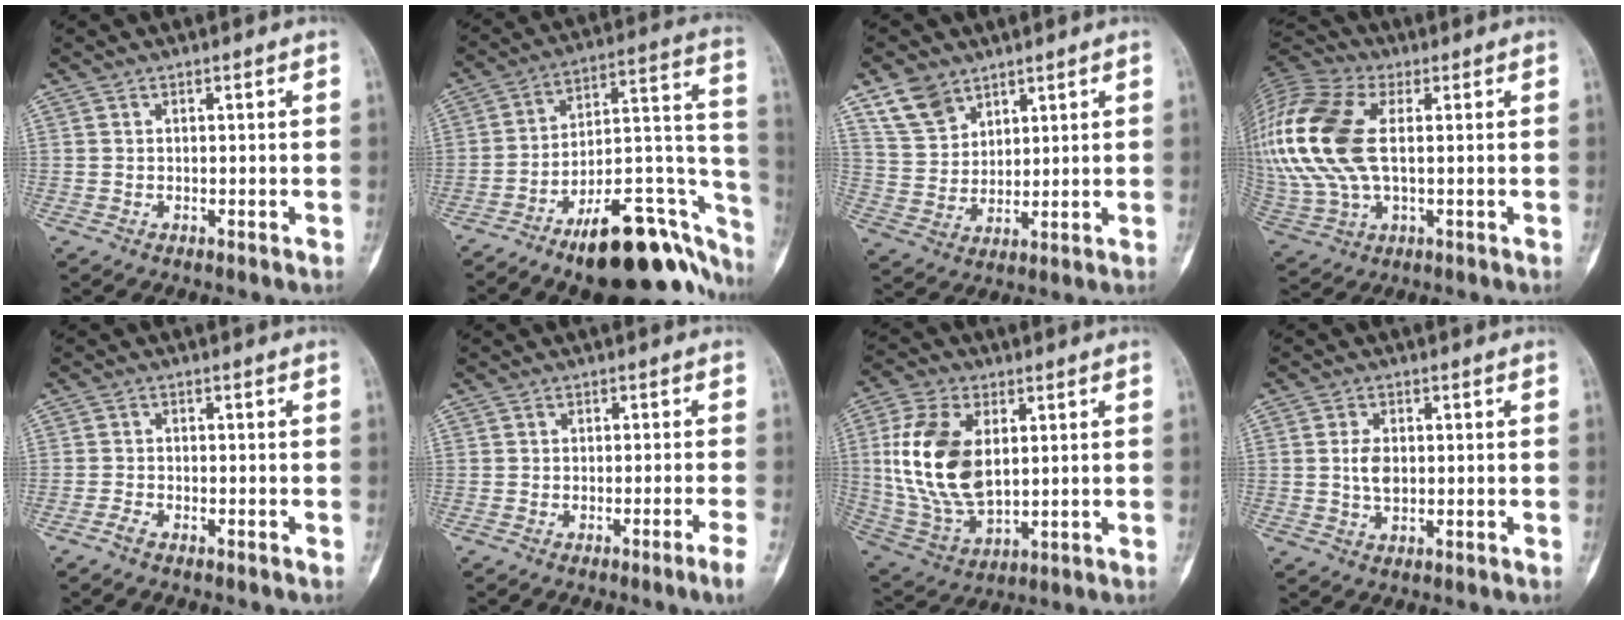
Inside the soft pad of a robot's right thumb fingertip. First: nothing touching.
{"total": 27.2, "force": [-14.6, 10.5, 20.4], "torque": [-0.184, 0.108, -0.213]}
{"total": 8.0, "force": [5.5, 5.1, 2.8], "torque": [-0.037, -0.022, 0.117]}
{"total": 22.5, "force": [3.1, 12.5, 18.5], "torque": [-0.451, 0.010, 0.055]}
{"total": 1.7, "force": [-1.4, 0.6, 0.8], "torque": [-0.023, 0.004, -0.029]}
{"total": 3.4, "force": [-1.9, -0.8, 2.7], "torque": [-0.052, 0.004, -0.030]}
{"total": 17.0, "force": [2.8, 9.9, 13.5], "torque": [-0.266, -0.011, 0.061]}
{"total": 3.8, "force": [0.1, 2.3, 2.9], "torque": [-0.050, 0.000, 0.003]}